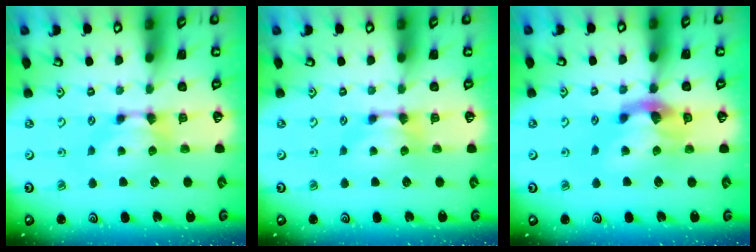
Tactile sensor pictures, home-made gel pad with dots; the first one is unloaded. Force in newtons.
{"total": 0.0}
{"total": 4.0, "press": 3.5, "slide": 1.9}